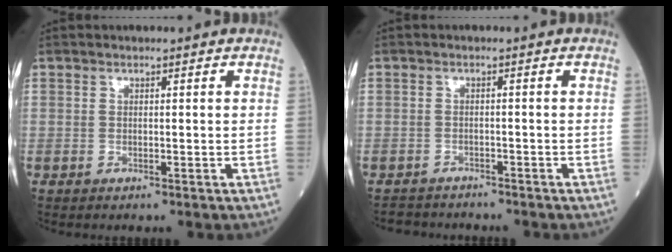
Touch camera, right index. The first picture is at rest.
{"total": 3.9, "force": [-3.8, 1.0, 0.0], "torque": [0.003, -0.008, -0.061]}